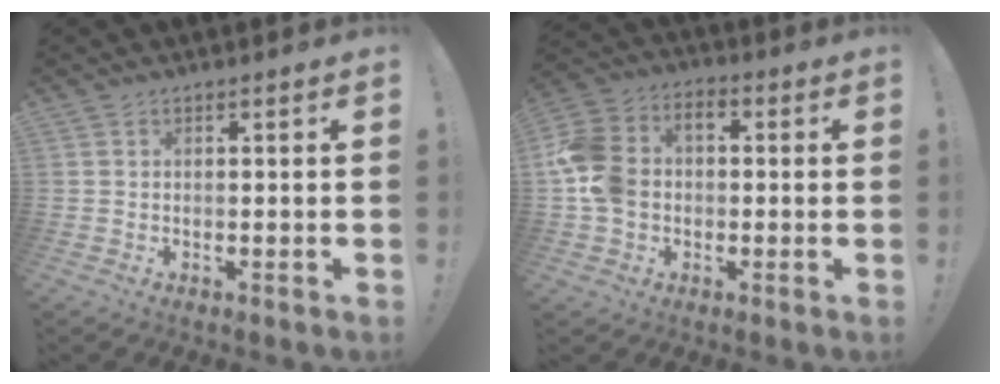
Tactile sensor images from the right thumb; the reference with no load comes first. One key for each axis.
{"total": 12.1, "fx": -1.2, "fy": 9.6, "fz": 7.1, "tx": -0.147, "ty": 0.015, "tz": -0.022}